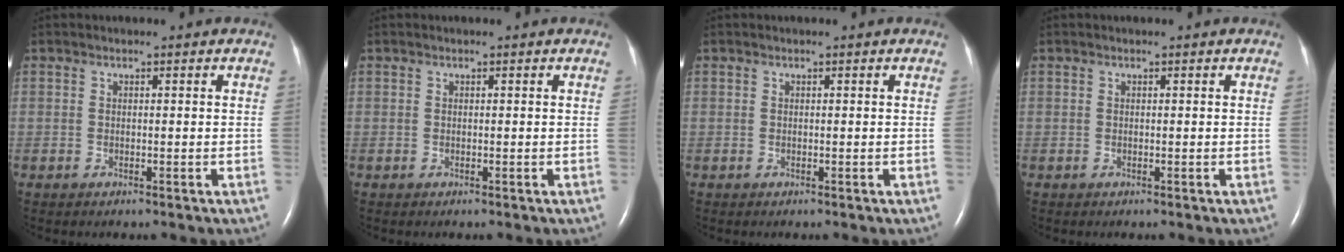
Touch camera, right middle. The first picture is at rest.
{"total": 0.0}
{"total": 0.0}
{"total": 0.0}